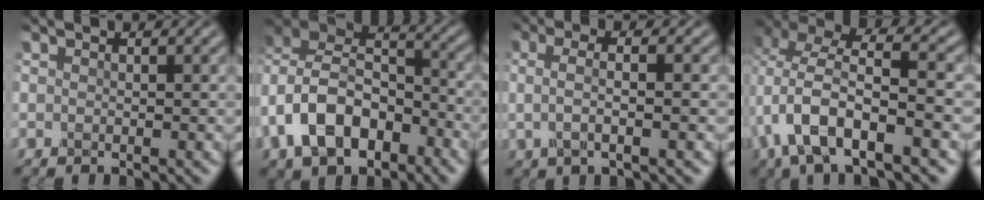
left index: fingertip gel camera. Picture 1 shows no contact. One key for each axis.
{"total": 10.5, "fx": -4.0, "fy": 6.9, "fz": 6.8, "tx": -0.127, "ty": 0.004, "tz": -0.086}
{"total": 3.6, "fx": 0.0, "fy": 1.2, "fz": 3.4, "tx": -0.059, "ty": 0.000, "tz": -0.003}
{"total": 9.1, "fx": -1.5, "fy": 3.7, "fz": 8.2, "tx": -0.159, "ty": 0.012, "tz": -0.037}